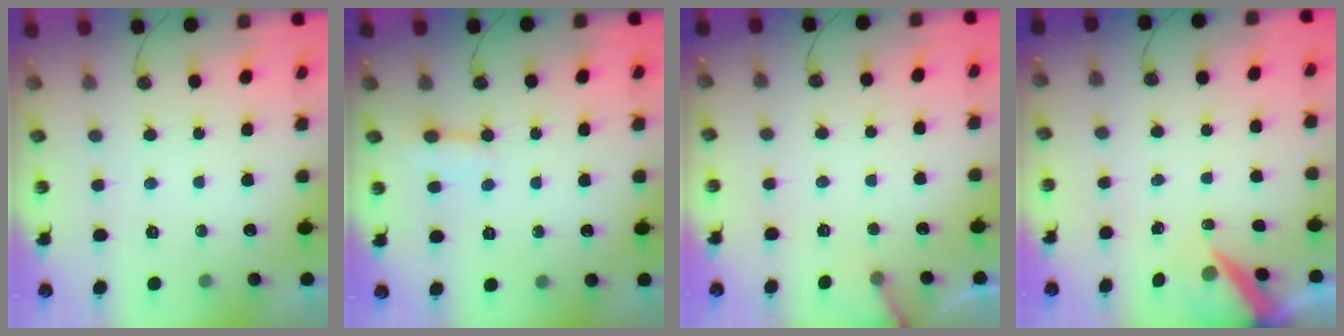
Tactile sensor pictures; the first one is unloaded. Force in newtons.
{"total": 2.0, "press": 2.0, "slide": 0.1}
{"total": 4.8, "press": 4.8, "slide": 0.3}
{"total": 6.9, "press": 6.9, "slide": 0.9}